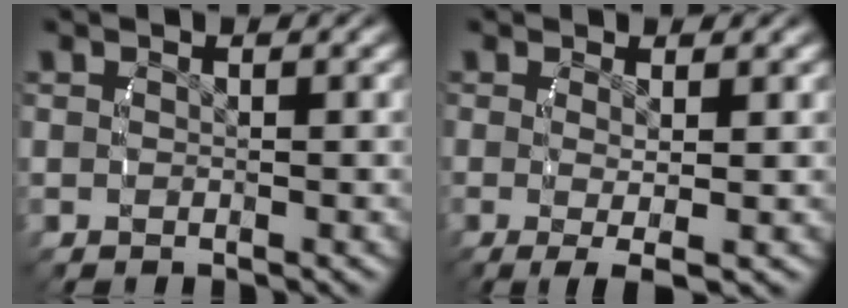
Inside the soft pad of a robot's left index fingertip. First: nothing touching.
{"total": 4.1, "force": [-2.0, 1.2, 3.4], "torque": [-0.071, -0.026, -0.015]}